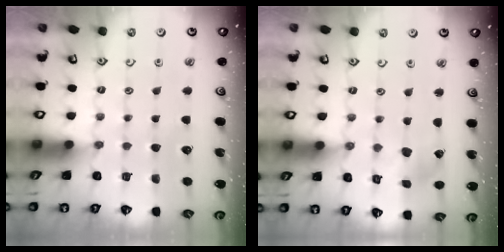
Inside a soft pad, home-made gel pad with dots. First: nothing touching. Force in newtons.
{"total": 1.5, "press": 1.5, "slide": 0.3}